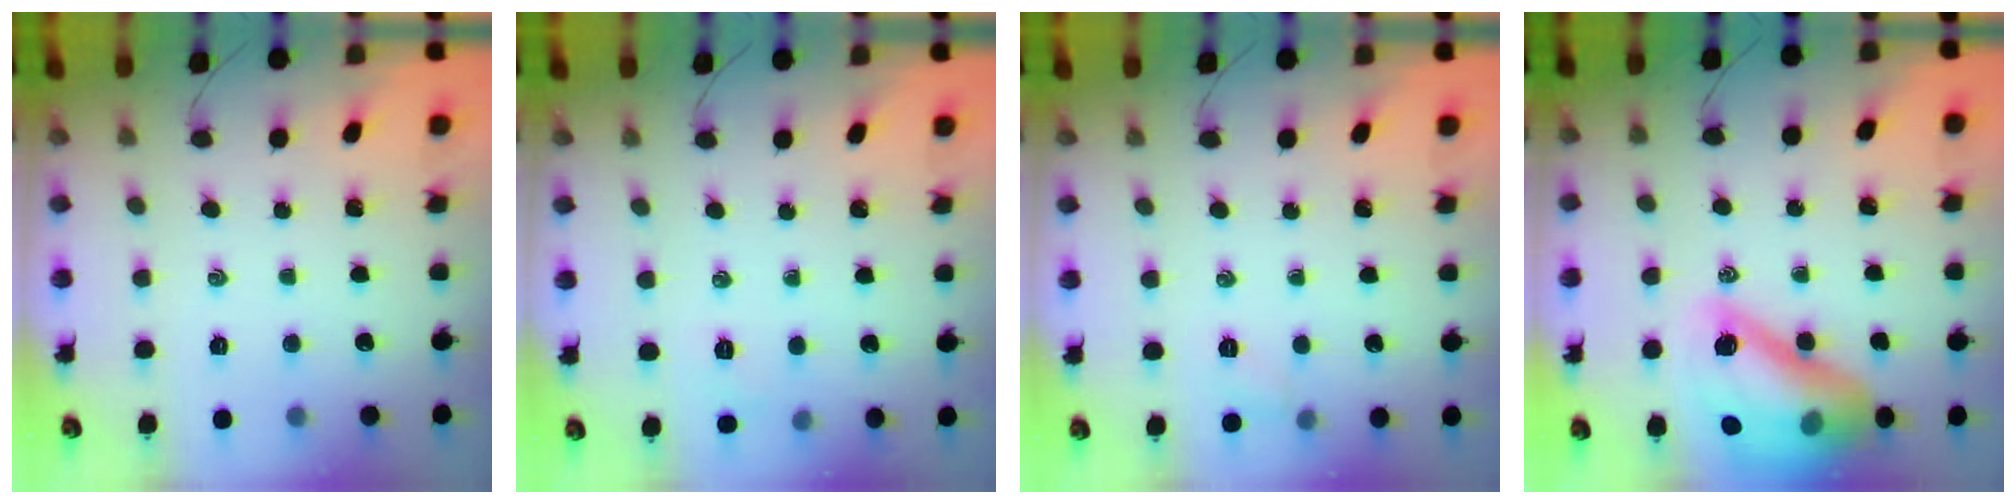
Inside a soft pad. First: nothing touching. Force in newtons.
{"total": 3.7, "press": 3.6, "slide": 0.9}
{"total": 4.7, "press": 4.6, "slide": 1.0}
{"total": 20.3, "press": 19.9, "slide": 4.0}